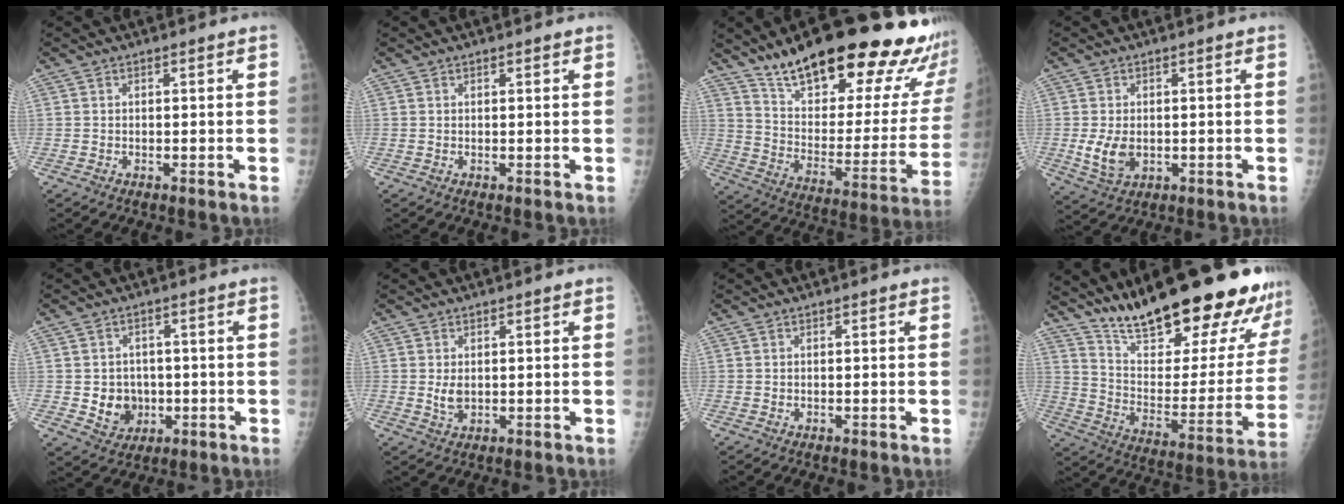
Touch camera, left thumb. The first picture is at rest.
{"total": 0.6, "force": [0.4, 0.2, 0.4], "torque": [-0.004, -0.001, 0.006]}
{"total": 31.9, "force": [23.8, 9.0, 19.2], "torque": [-0.247, -0.106, 0.340]}
{"total": 5.9, "force": [-0.6, 4.0, 4.2], "torque": [-0.073, -0.010, -0.001]}
{"total": 6.6, "force": [-0.8, 5.9, 2.9], "torque": [-0.014, 0.006, -0.003]}
{"total": 2.6, "force": [0.4, 1.8, 1.9], "torque": [-0.028, -0.008, 0.014]}
{"total": 0.0}
{"total": 30.5, "force": [24.5, 7.3, 16.7], "torque": [-0.220, -0.131, 0.357]}